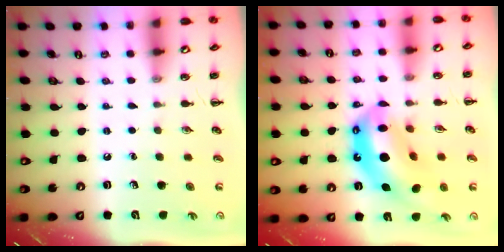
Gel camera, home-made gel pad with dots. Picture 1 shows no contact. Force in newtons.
{"total": 16.0, "press": 15.4, "slide": 4.4}